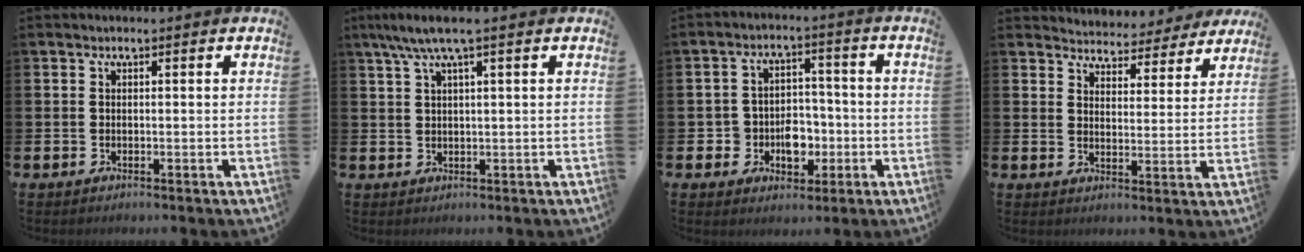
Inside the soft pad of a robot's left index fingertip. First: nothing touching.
{"total": 4.3, "force": [2.7, 0.4, 3.3], "torque": [-0.070, 0.000, 0.049]}
{"total": 5.4, "force": [-1.6, 4.7, 2.2], "torque": [-0.040, 0.008, -0.033]}
{"total": 4.9, "force": [4.8, 1.0, -0.3], "torque": [-0.007, -0.043, 0.080]}